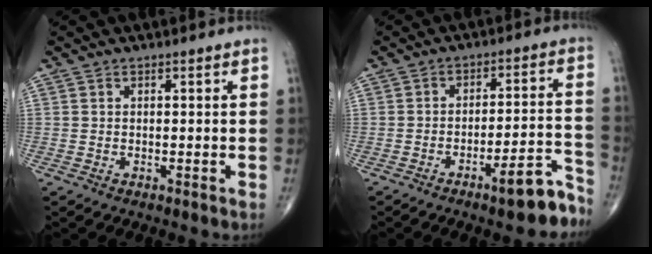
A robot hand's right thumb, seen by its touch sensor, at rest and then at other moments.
{"total": 10.1, "force": [-6.8, 2.5, 7.1], "torque": [-0.074, 0.063, -0.094]}